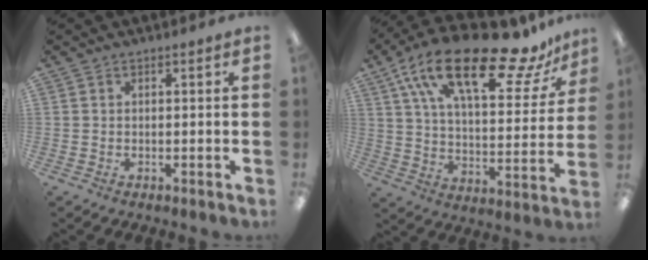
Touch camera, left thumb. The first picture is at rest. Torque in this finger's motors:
{"motor_torque": [0.59, 0.76, 1.59, -1.18, 0.36]}